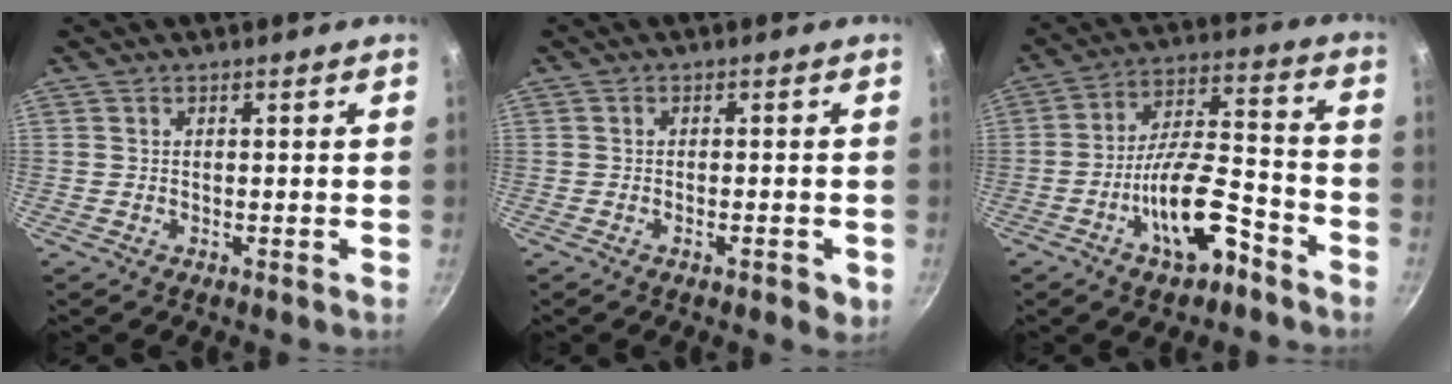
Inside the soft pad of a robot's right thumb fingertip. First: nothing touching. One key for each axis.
{"total": 3.3, "fx": -1.3, "fy": 1.3, "fz": 2.8, "tx": -0.038, "ty": 0.004, "tz": -0.020}
{"total": 14.7, "fx": -7.3, "fy": 6.0, "fz": 11.2, "tx": -0.170, "ty": 0.058, "tz": -0.121}